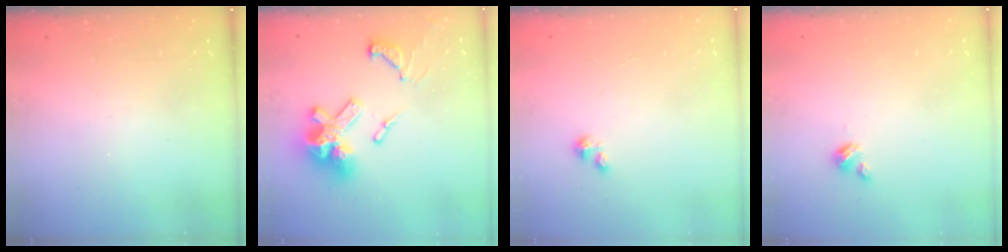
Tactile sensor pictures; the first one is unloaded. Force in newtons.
{"total": 18.8, "press": 18.8, "slide": 1.6}
{"total": 0.9, "press": 0.9, "slide": 0.3}
{"total": 2.7, "press": 2.7, "slide": 0.3}